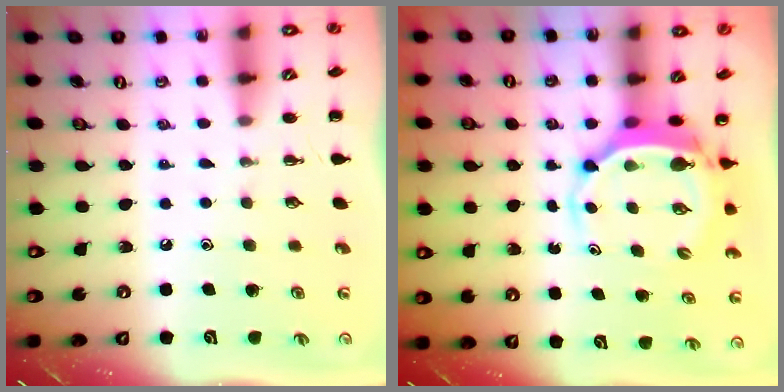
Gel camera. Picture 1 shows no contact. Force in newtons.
{"total": 5.1, "press": 5.0, "slide": 1.2}